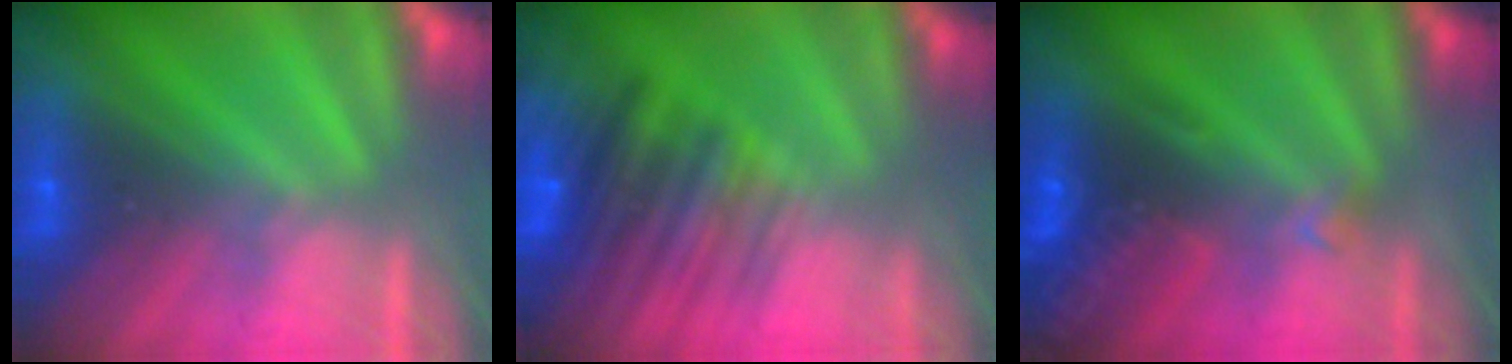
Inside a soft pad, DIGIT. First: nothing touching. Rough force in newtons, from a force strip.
{"total": 5.6}
{"total": 2.7}